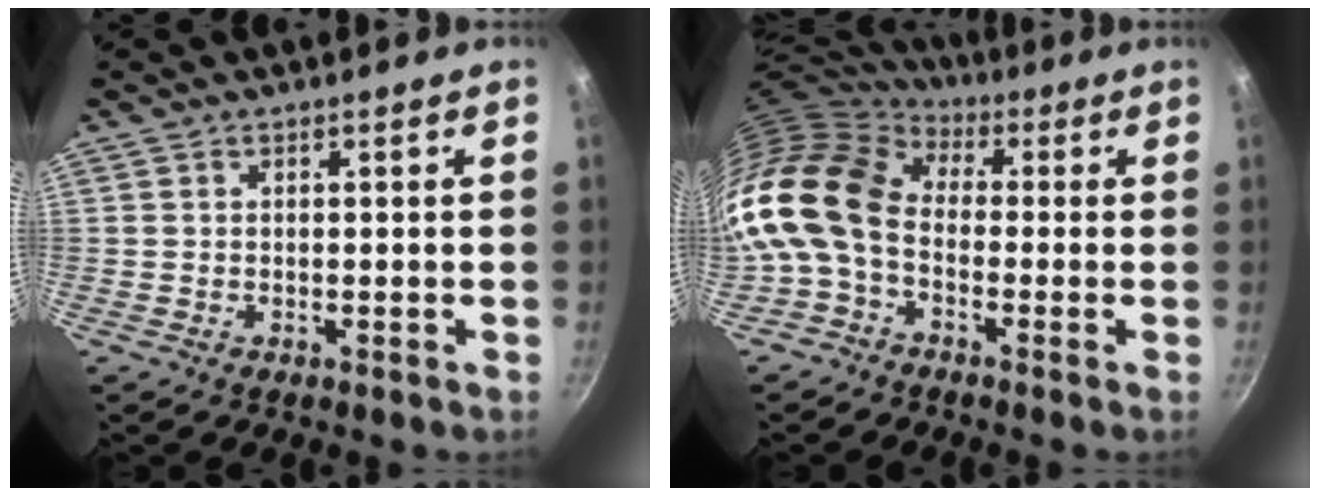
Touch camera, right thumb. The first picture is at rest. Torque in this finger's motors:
{"motor_torque": [2.07, 2.93, 1.64, -1.13, 0.35]}